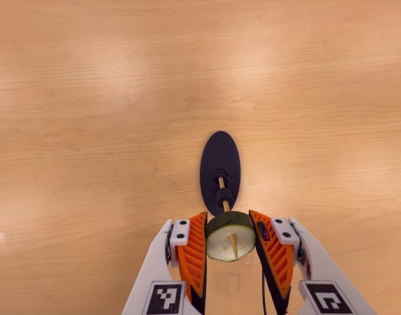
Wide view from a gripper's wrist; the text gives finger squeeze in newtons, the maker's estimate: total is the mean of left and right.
{"total": 12.3, "left": 12.2, "right": 12.5}